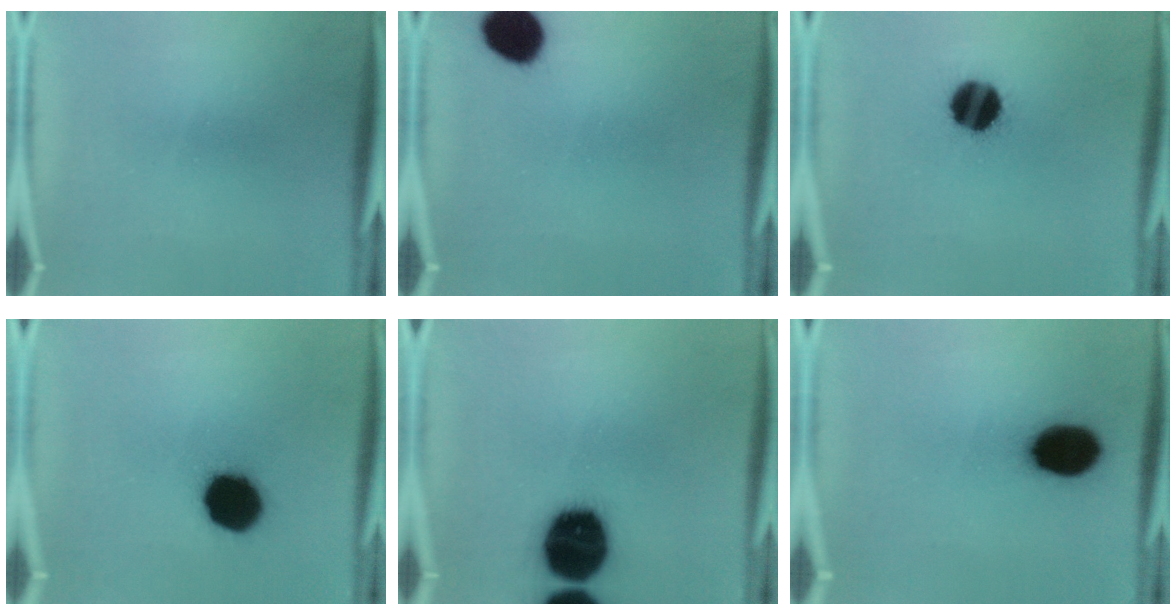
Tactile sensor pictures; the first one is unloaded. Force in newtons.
{"total": 9.6}
{"total": 12.2}
{"total": 16.2}
{"total": 19.8}
{"total": 13.8}